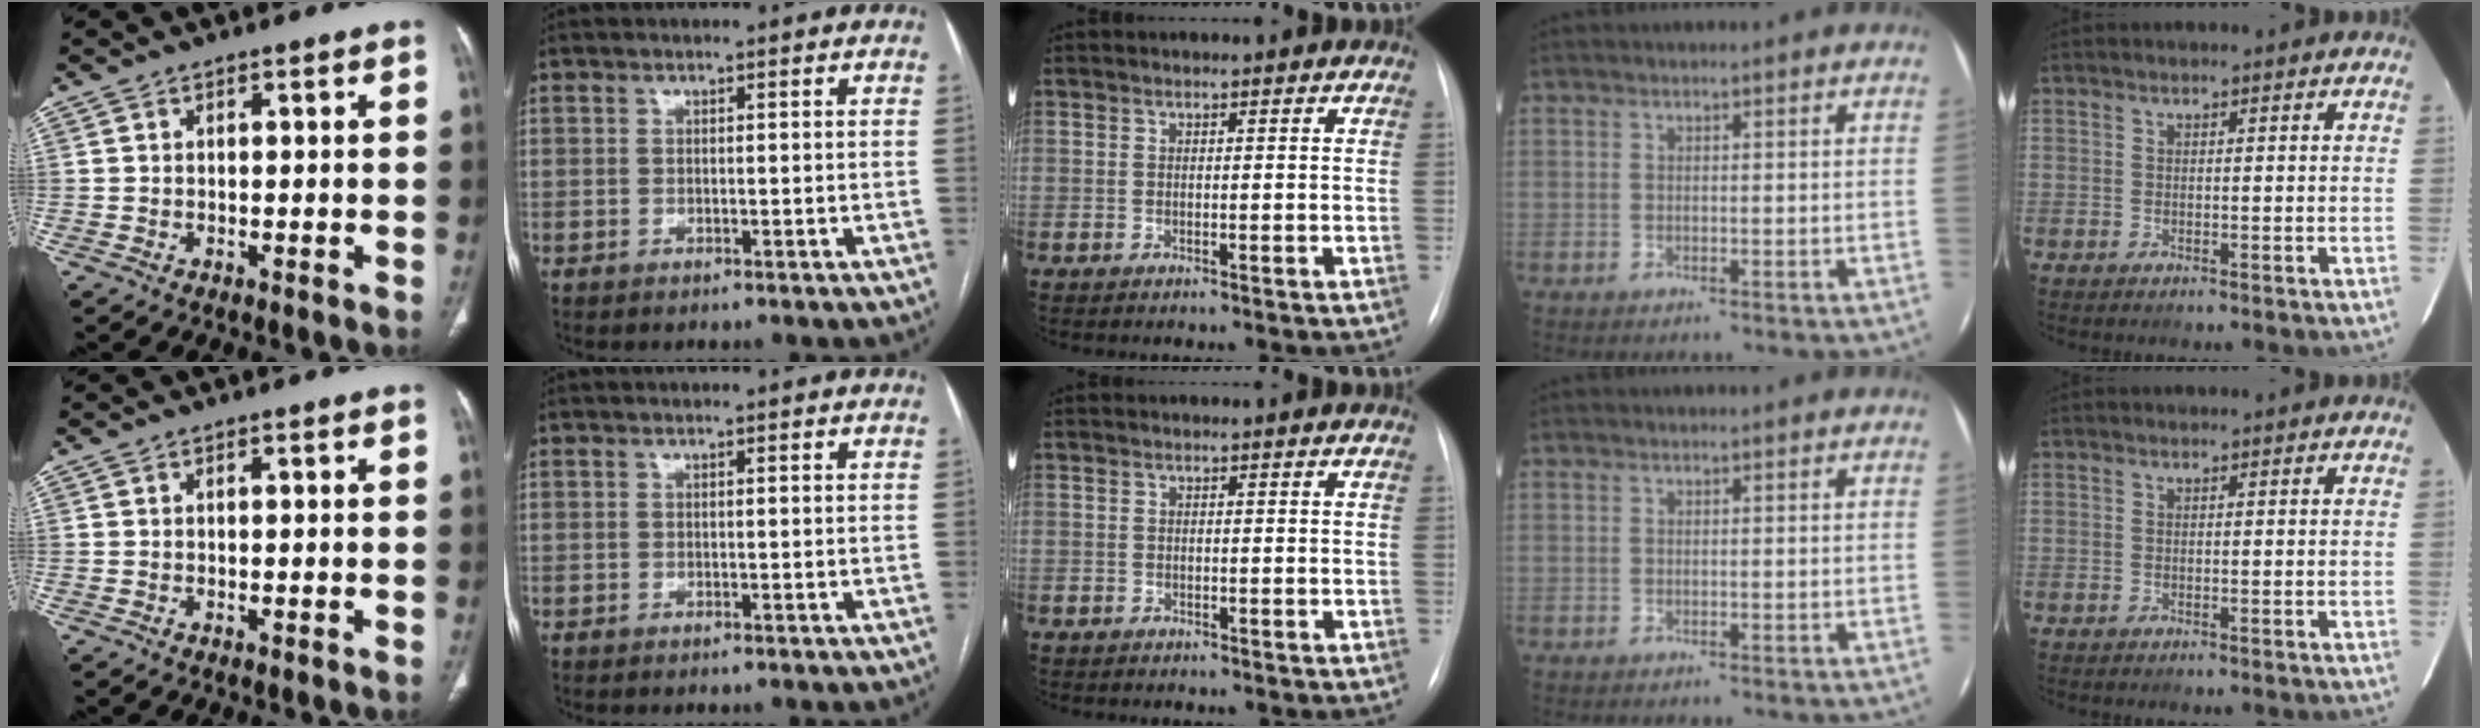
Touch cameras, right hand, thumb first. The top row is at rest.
{"middle": {"total": 2.7, "force": [-2.1, 1.4, 0.9], "torque": [-0.014, 0.002, -0.019]}}